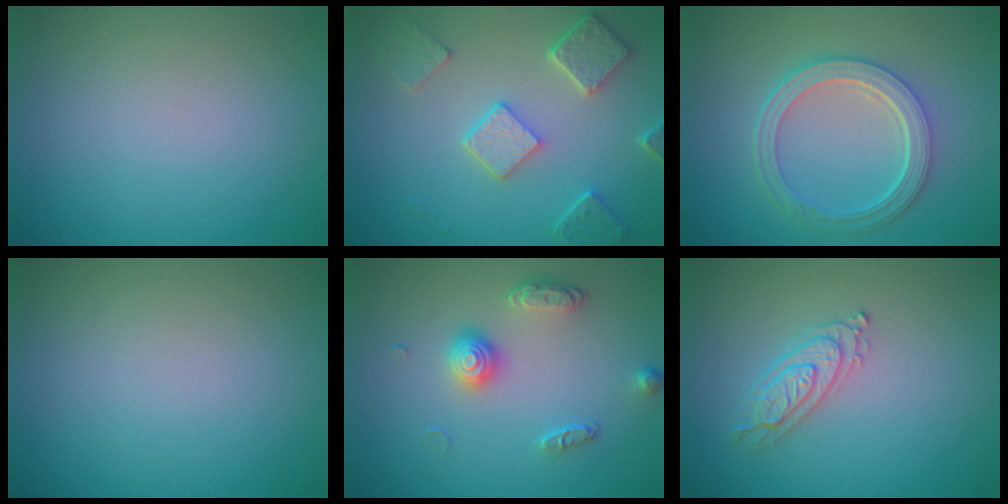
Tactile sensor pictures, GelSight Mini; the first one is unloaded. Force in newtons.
{"total": 5.0, "press": 3.9, "slide": 3.1}
{"total": 5.2, "press": 3.9, "slide": 3.5}
{"total": 0.0}
{"total": 2.6, "press": 2.2, "slide": 1.5}
{"total": 2.4, "press": 2.4, "slide": 0.3}